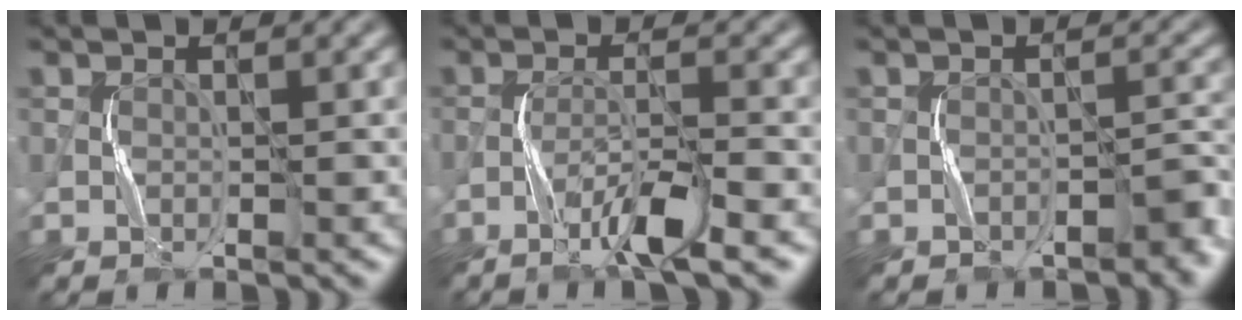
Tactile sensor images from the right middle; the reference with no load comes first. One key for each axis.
{"total": 3.6, "fx": -2.5, "fy": 0.0, "fz": 2.7, "tx": -0.050, "ty": 0.008, "tz": -0.053}
{"total": 2.6, "fx": -1.9, "fy": 1.3, "fz": 1.3, "tx": -0.008, "ty": 0.002, "tz": -0.027}